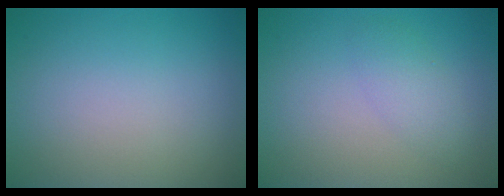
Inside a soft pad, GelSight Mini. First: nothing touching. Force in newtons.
{"total": 2.1, "press": 2.1, "slide": 0.1}